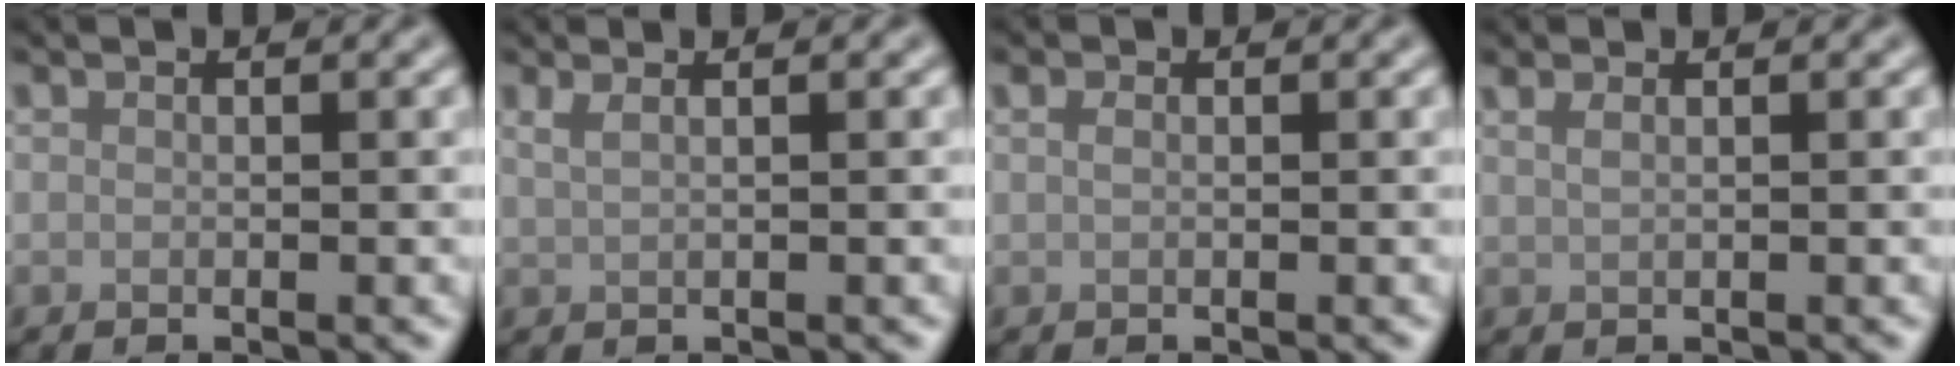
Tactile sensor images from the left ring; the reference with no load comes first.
{"total": 2.3, "force": [1.3, 1.1, 1.6], "torque": [-0.016, 0.000, 0.003]}
{"total": 0.7, "force": [0.2, 0.4, 0.6], "torque": [-0.013, -0.001, 0.004]}
{"total": 1.5, "force": [0.8, 0.7, 1.0], "torque": [-0.016, -0.004, 0.010]}